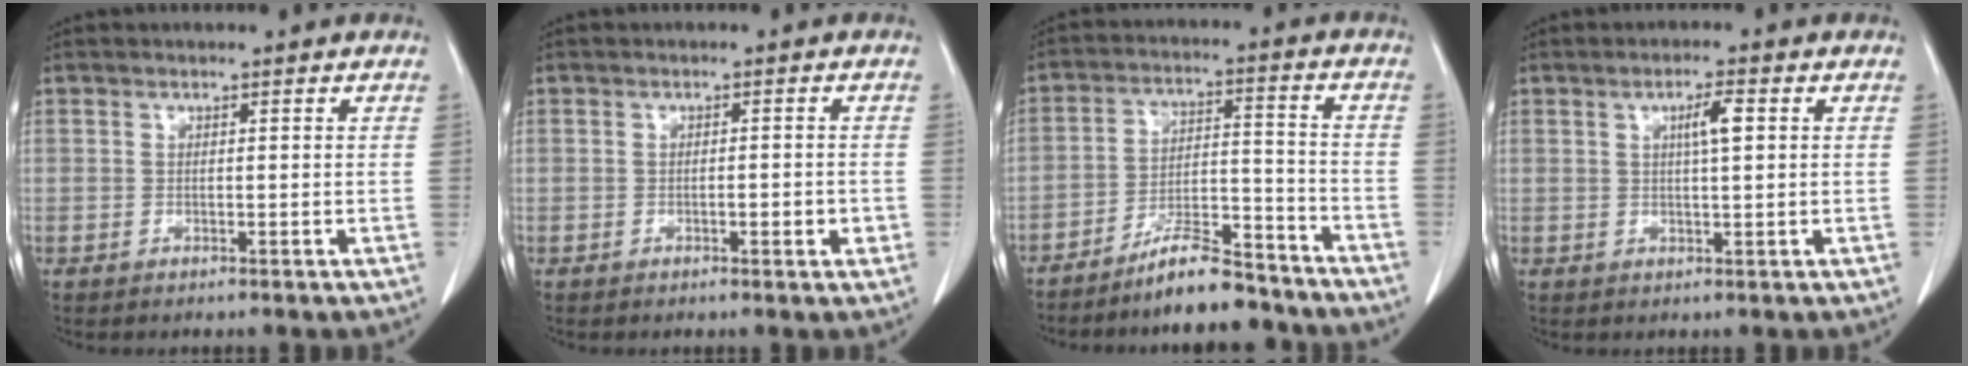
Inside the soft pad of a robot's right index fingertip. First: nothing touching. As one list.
[{"total": 2.2, "force": [-0.7, 0.6, 2.0], "torque": [-0.032, 0.000, -0.007]}, {"total": 10.3, "force": [-9.0, 1.8, 4.7], "torque": [-0.075, 0.013, -0.155]}, {"total": 3.4, "force": [0.9, 0.3, 3.2], "torque": [-0.055, 0.002, 0.015]}]